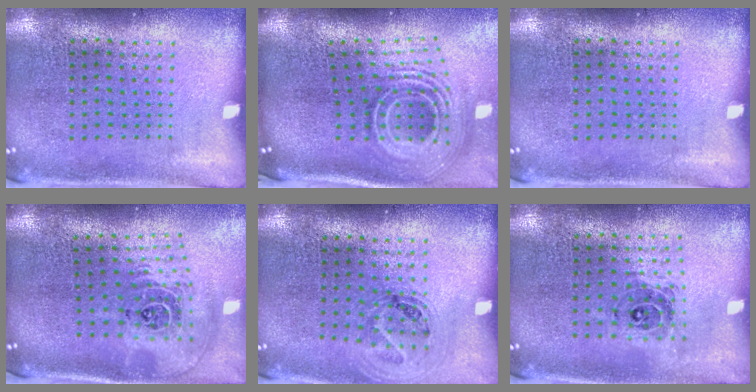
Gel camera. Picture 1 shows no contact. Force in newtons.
{"total": 3.2, "press": 2.0, "slide": 2.5}
{"total": 0.0}
{"total": 2.6, "press": 1.8, "slide": 1.9}
{"total": 0.9, "press": 0.9, "slide": 0.1}
{"total": 0.7, "press": 0.7, "slide": 0.1}